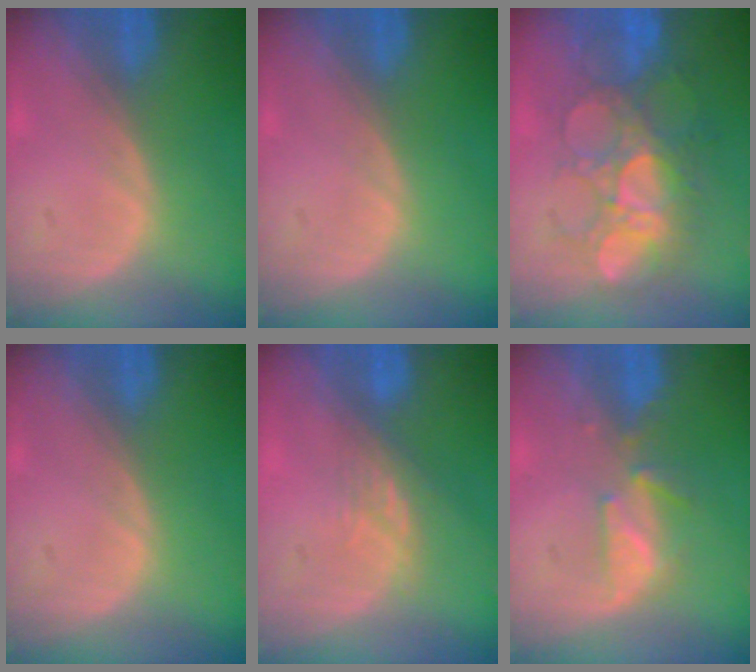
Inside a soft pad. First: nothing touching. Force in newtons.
{"total": 0.0}
{"total": 9.0, "press": 8.8, "slide": 1.7}
{"total": 0.0}
{"total": 3.0, "press": 2.6, "slide": 1.5}
{"total": 3.6, "press": 3.5, "slide": 0.5}